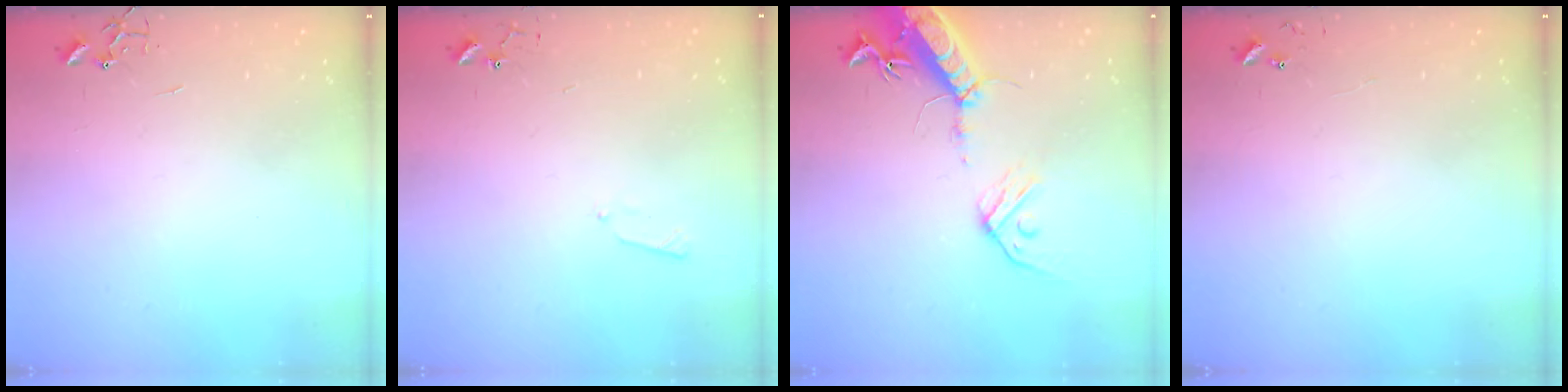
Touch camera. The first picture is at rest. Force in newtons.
{"total": 4.1, "press": 4.0, "slide": 0.6}
{"total": 16.9, "press": 16.5, "slide": 3.8}
{"total": 4.7, "press": 4.7, "slide": 0.5}